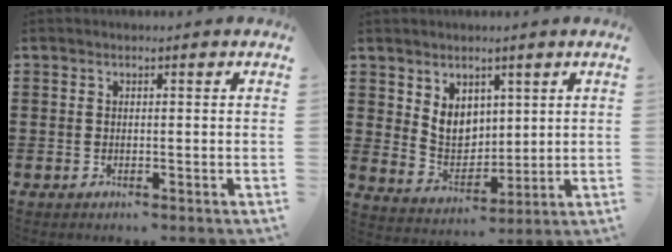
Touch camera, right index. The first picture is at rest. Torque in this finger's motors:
{"motor_torque": [0.23, 0.44, 0.18, 0.11]}